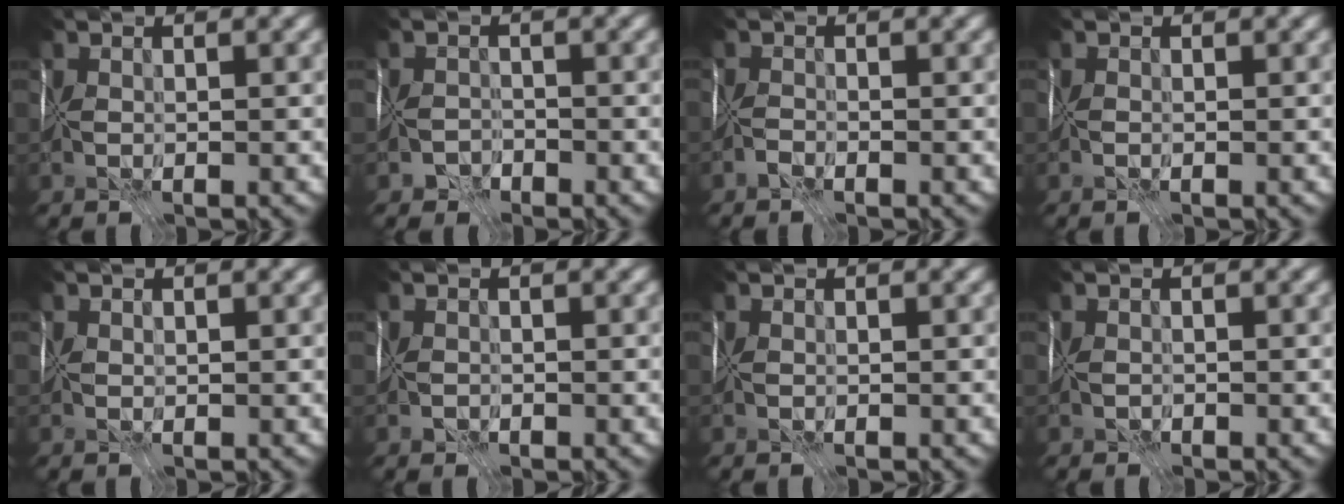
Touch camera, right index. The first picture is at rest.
{"total": 4.2, "force": [-3.7, 2.0, 0.2], "torque": [0.025, -0.017, -0.064]}
{"total": 2.2, "force": [-1.4, -1.2, -1.2], "torque": [0.034, -0.001, -0.031]}
{"total": 0.5, "force": [-0.4, 0.3, 0.1], "torque": [0.002, -0.005, -0.008]}
{"total": 0.0}
{"total": 1.3, "force": [-1.0, 0.8, 0.3], "torque": [-0.008, -0.005, -0.014]}
{"total": 0.0}
{"total": 1.0, "force": [-0.9, 0.5, 0.1], "torque": [-0.004, -0.008, -0.012]}